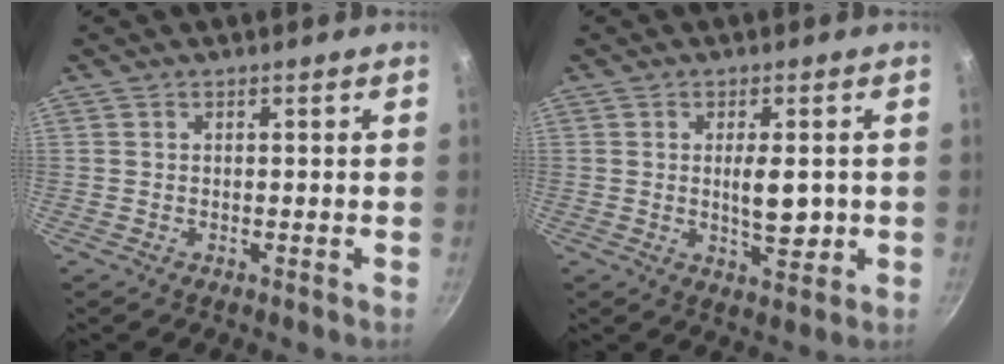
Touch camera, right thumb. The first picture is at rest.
{"total": 6.4, "force": [-0.1, 2.5, 5.9], "torque": [-0.074, -0.010, 0.003]}